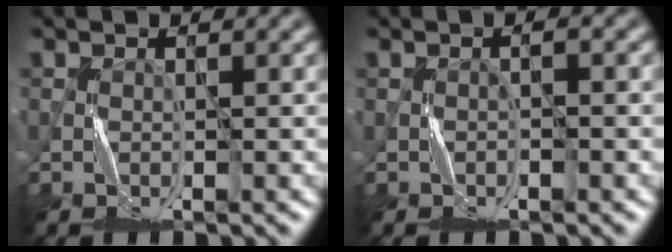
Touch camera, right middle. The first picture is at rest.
{"total": 1.1, "force": [0.0, 0.4, 1.1], "torque": [-0.012, 0.000, -0.001]}